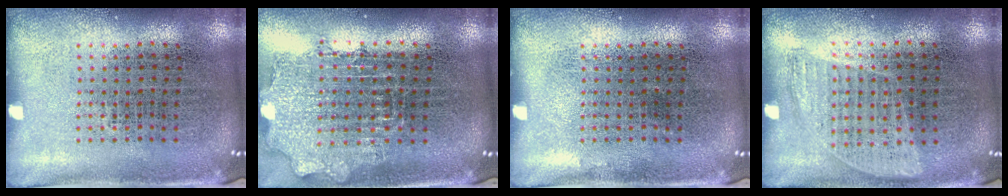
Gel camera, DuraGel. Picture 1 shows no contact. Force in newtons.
{"total": 1.7, "press": 1.4, "slide": 1.0}
{"total": 0.0}
{"total": 0.9, "press": 0.8, "slide": 0.4}